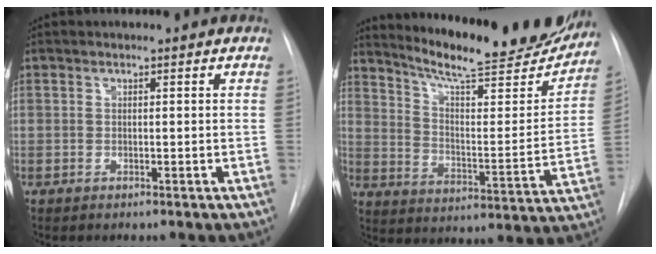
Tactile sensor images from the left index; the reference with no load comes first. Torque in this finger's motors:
{"motor_torque": [-0.04, -0.52, 0.42, 0.11]}